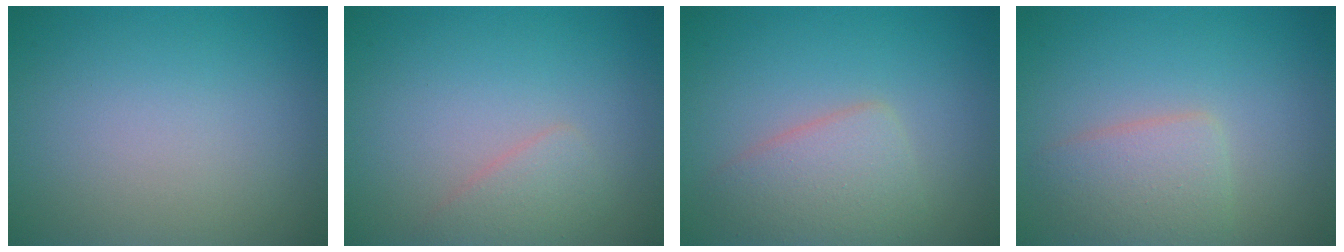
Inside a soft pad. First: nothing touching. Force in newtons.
{"total": 1.7, "press": 1.7, "slide": 0.1}
{"total": 3.6, "press": 3.6, "slide": 0.1}
{"total": 3.1, "press": 3.1, "slide": 0.1}